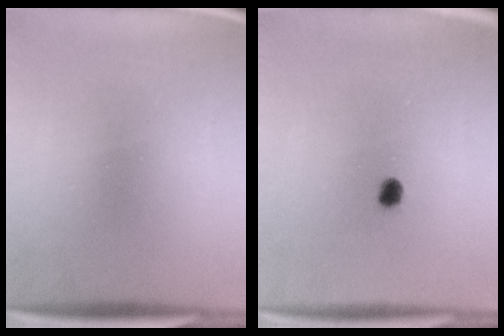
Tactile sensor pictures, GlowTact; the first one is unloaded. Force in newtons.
{"total": 1.9}